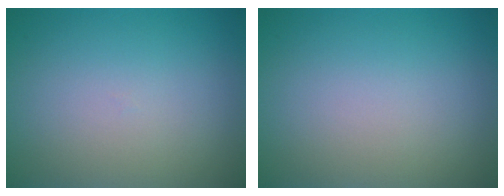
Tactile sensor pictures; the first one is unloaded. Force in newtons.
{"total": 0.0}